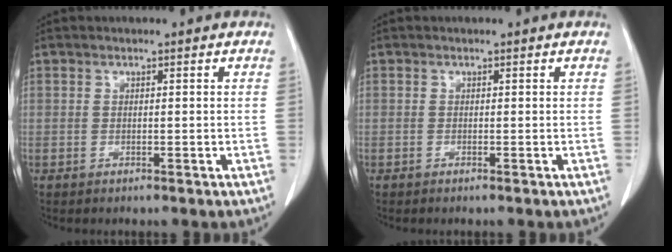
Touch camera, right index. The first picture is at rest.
{"total": 0.0}